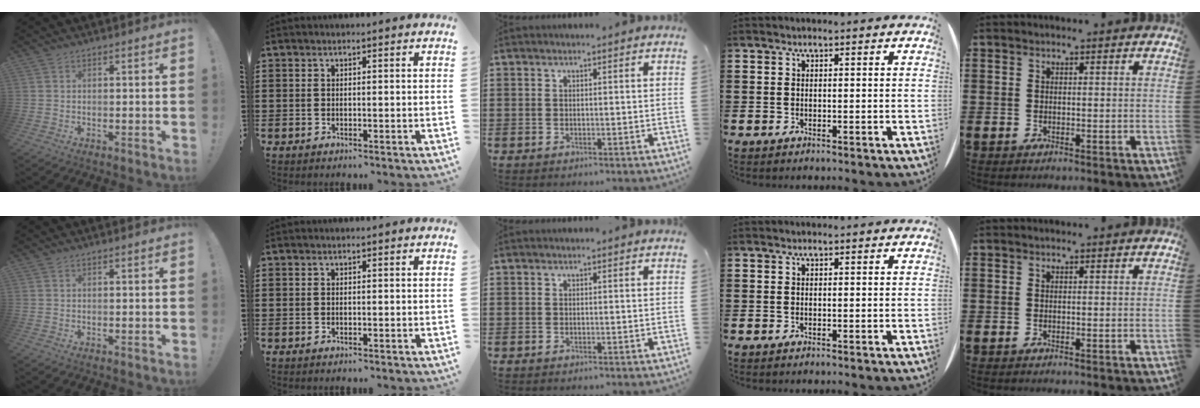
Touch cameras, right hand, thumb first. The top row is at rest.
{}